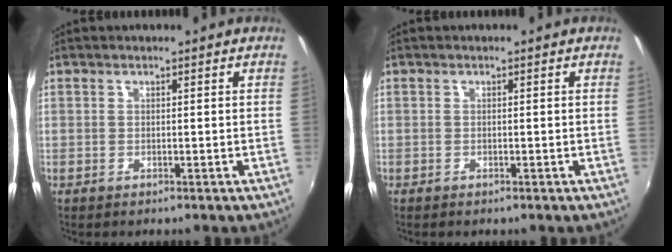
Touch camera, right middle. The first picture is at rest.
{"total": 0.0}